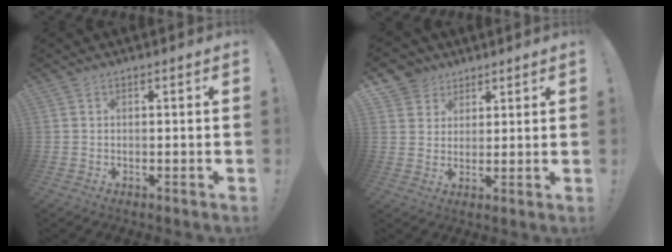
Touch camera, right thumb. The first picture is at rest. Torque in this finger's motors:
{"motor_torque": [0.10, 0.11, 0.05, 0.08, 0.01]}